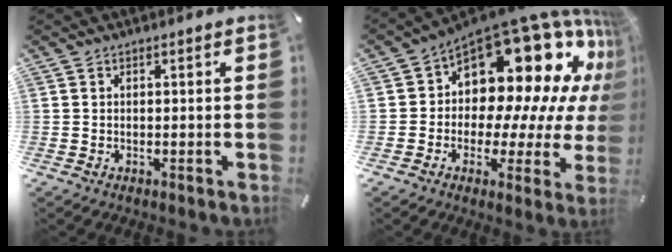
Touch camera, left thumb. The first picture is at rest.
{"total": 20.2, "force": [10.1, 12.4, 12.4], "torque": [-0.170, -0.099, 0.178]}